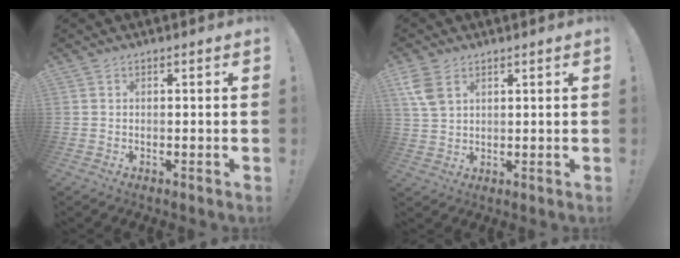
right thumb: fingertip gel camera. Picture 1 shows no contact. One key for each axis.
{"total": 7.1, "fx": 3.3, "fy": 4.8, "fz": 4.0, "tx": -0.078, "ty": -0.006, "tz": 0.068}